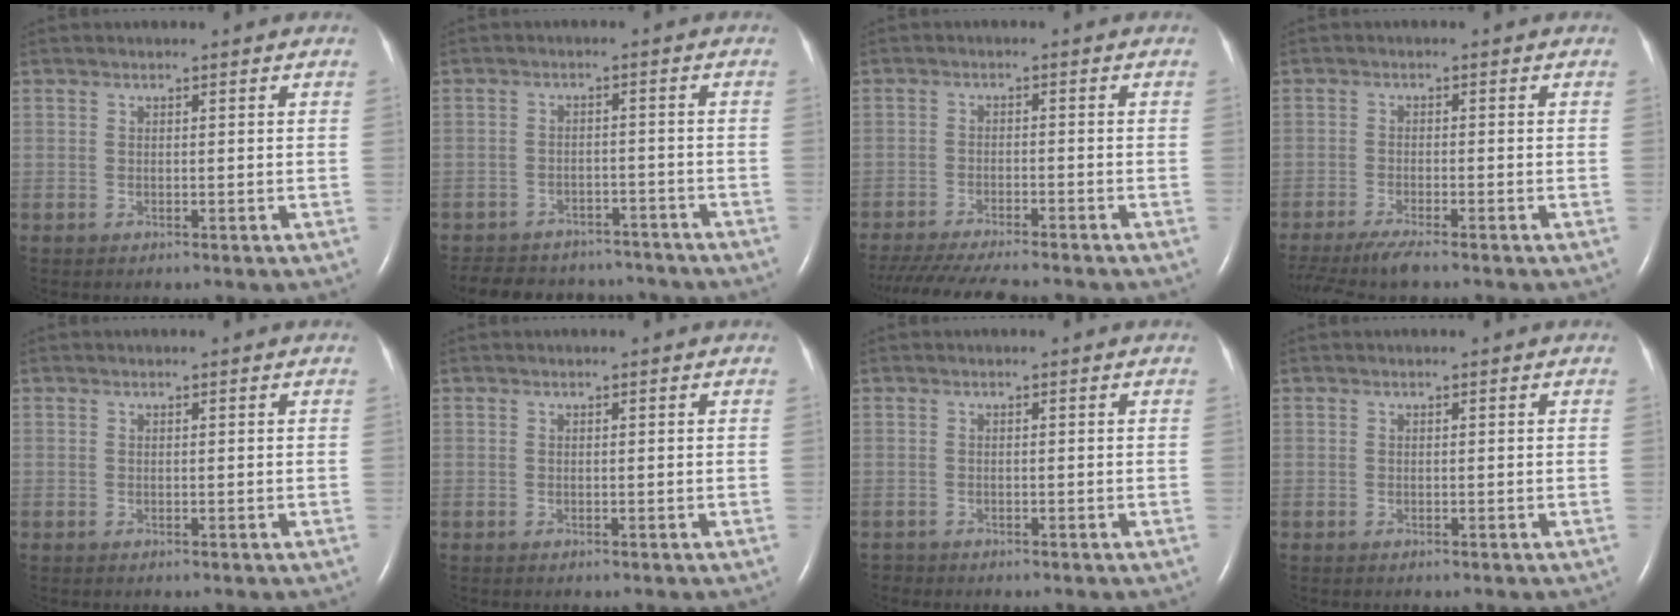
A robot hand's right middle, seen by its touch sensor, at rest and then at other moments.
{"total": 13.9, "force": [-12.3, 5.3, 3.6], "torque": [-0.078, 0.009, -0.157]}
{"total": 13.6, "force": [-12.0, 1.5, 6.2], "torque": [-0.104, -0.031, -0.176]}
{"total": 7.4, "force": [-6.1, 0.4, 4.1], "torque": [-0.074, -0.022, -0.105]}
{"total": 0.0}
{"total": 0.0}
{"total": 0.6, "force": [-0.6, 0.2, -0.2], "torque": [0.000, -0.001, -0.011]}
{"total": 0.0}